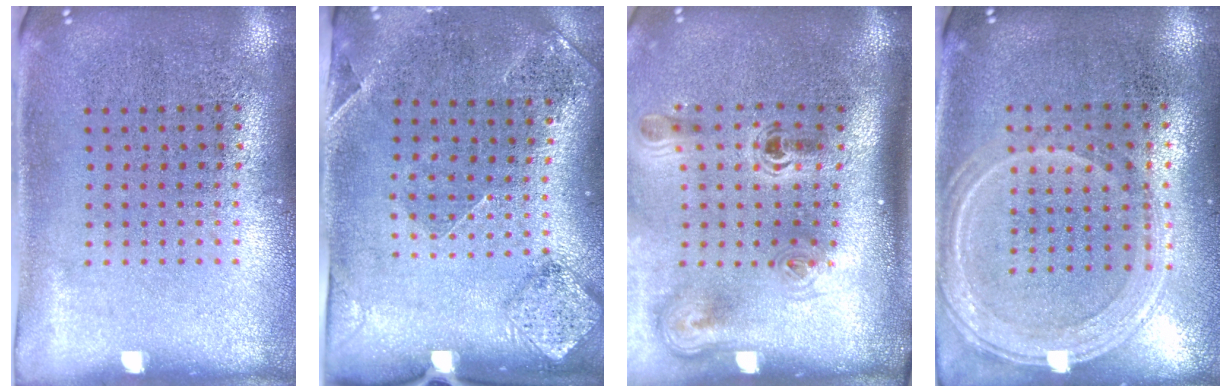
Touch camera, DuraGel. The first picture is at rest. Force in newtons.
{"total": 1.5, "press": 1.3, "slide": 0.8}
{"total": 2.4, "press": 1.6, "slide": 1.8}
{"total": 1.3, "press": 1.2, "slide": 0.3}